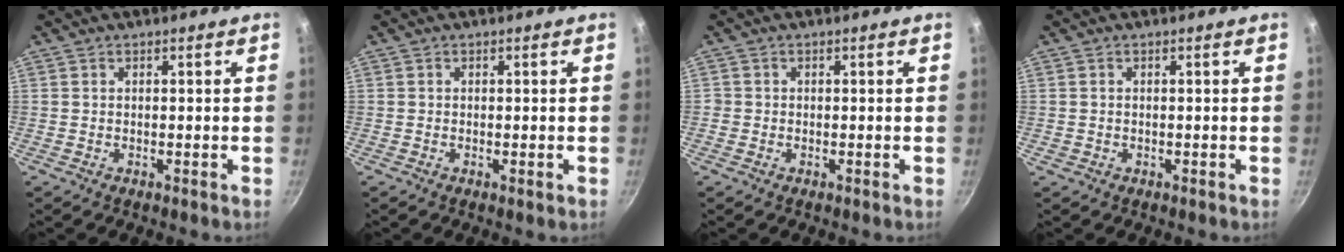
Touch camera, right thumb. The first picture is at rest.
{"total": 0.7, "force": [-0.2, 0.2, 0.7], "torque": [-0.009, -0.003, -0.005]}
{"total": 1.0, "force": [-0.2, 1.0, 0.1], "torque": [0.004, 0.005, -0.006]}
{"total": 0.6, "force": [-0.2, 0.6, 0.2], "torque": [-0.003, 0.001, -0.002]}